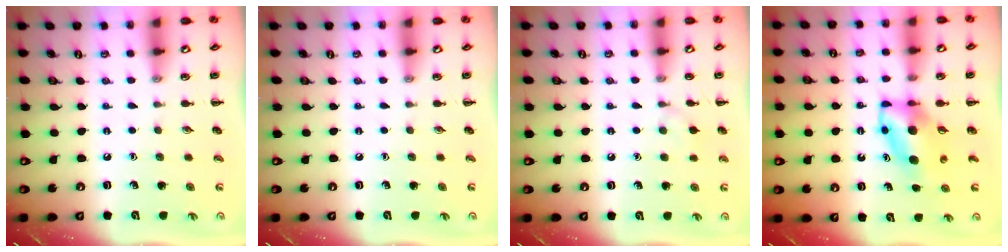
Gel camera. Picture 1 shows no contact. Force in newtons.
{"total": 0.0}
{"total": 5.6, "press": 5.3, "slide": 1.7}
{"total": 6.3, "press": 6.2, "slide": 1.0}